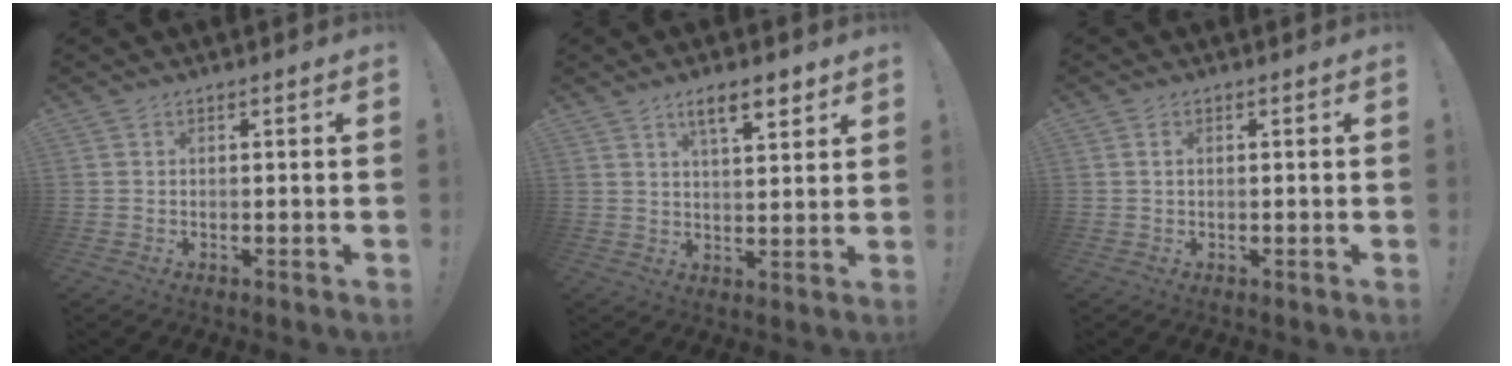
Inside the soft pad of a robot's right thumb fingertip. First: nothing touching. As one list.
[{"total": 8.2, "force": [5.0, 2.5, 6.0], "torque": [-0.084, -0.023, 0.081]}, {"total": 1.1, "force": [0.3, 0.6, 0.8], "torque": [-0.010, 0.000, 0.004]}]